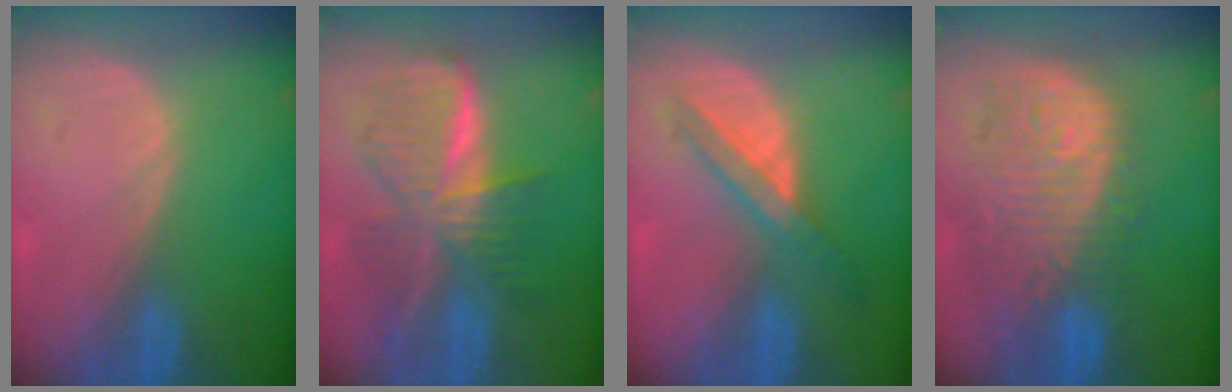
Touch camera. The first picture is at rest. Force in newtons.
{"total": 9.4, "press": 9.4, "slide": 0.5}
{"total": 5.8, "press": 5.3, "slide": 2.3}
{"total": 11.9, "press": 10.7, "slide": 5.3}